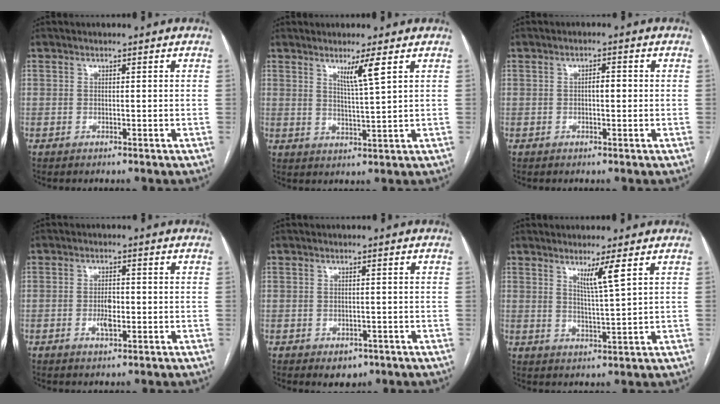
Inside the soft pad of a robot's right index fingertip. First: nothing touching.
{"total": 4.3, "force": [2.5, -0.7, 3.5], "torque": [-0.065, -0.012, 0.048]}
{"total": 1.9, "force": [-0.1, 0.7, 1.8], "torque": [-0.027, 0.006, -0.001]}
{"total": 3.0, "force": [-0.7, 1.2, 2.6], "torque": [-0.048, 0.002, -0.010]}
{"total": 2.6, "force": [-1.3, 1.9, 1.1], "torque": [-0.006, 0.001, -0.007]}
{"total": 4.2, "force": [2.4, -0.8, 3.4], "torque": [-0.062, -0.015, 0.047]}